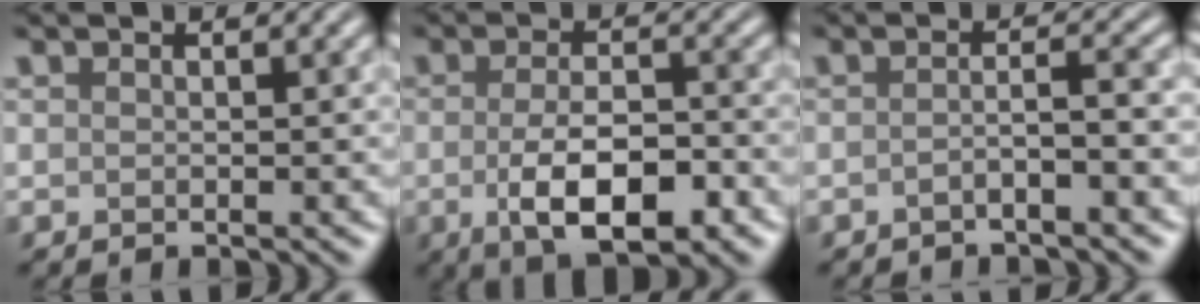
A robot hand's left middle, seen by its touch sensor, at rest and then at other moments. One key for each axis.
{"total": 6.8, "fx": -2.2, "fy": 2.7, "fz": 5.9, "tx": -0.106, "ty": -0.009, "tz": -0.034}
{"total": 2.2, "fx": -1.0, "fy": 0.5, "fz": 1.9, "tx": -0.026, "ty": 0.006, "tz": -0.027}